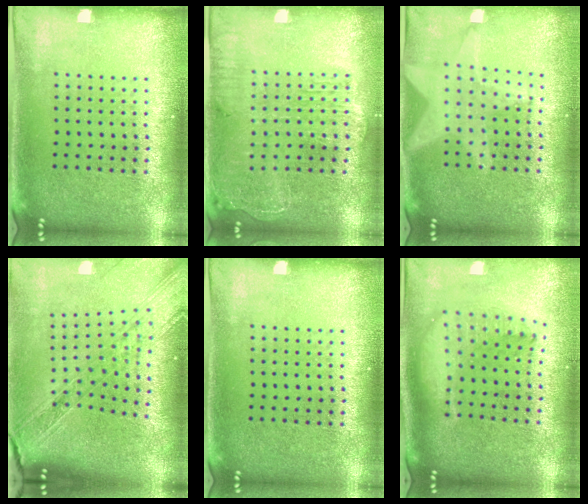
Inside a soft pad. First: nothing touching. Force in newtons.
{"total": 2.0, "press": 1.8, "slide": 0.8}
{"total": 2.0, "press": 1.7, "slide": 1.0}
{"total": 2.5, "press": 2.1, "slide": 1.3}
{"total": 0.0}
{"total": 2.2, "press": 1.7, "slide": 1.4}